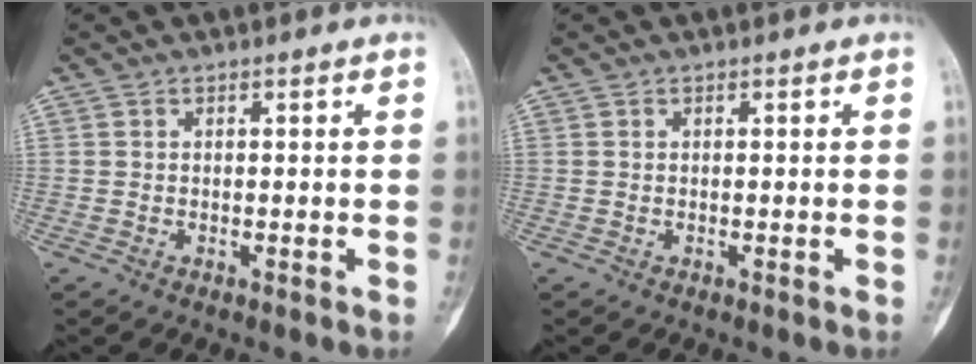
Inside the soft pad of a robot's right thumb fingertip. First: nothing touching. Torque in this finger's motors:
{"motor_torque": [0.21, 0.00, -0.11, 0.02, 0.07]}